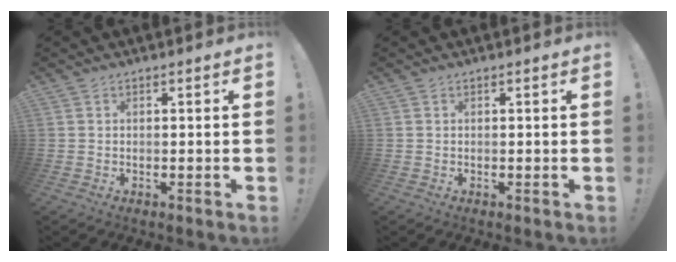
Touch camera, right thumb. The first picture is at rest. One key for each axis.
{"total": 0.0}